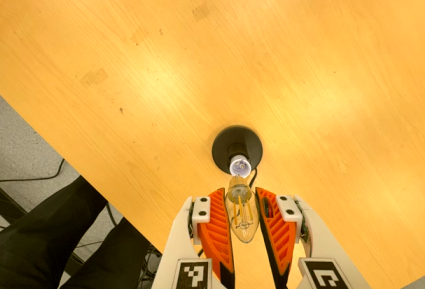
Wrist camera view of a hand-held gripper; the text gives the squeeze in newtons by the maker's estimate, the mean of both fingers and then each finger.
{"total": 13.2, "left": 14.0, "right": 12.4}